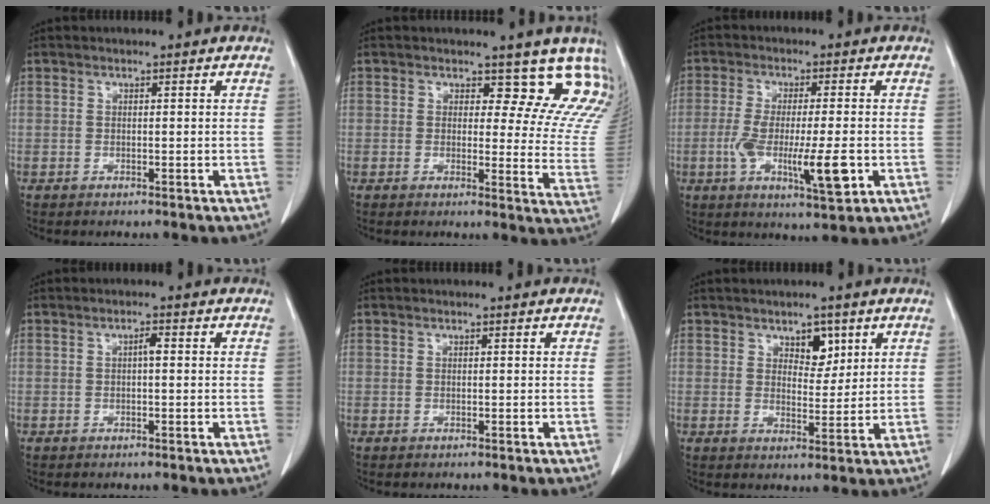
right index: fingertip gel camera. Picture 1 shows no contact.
{"total": 10.1, "force": [8.9, 4.0, 2.5], "torque": [0.010, -0.041, 0.063]}
{"total": 10.1, "force": [-2.7, 1.6, 9.7], "torque": [-0.167, -0.018, -0.043]}
{"total": 1.2, "force": [0.1, 0.2, 1.2], "torque": [-0.021, 0.004, 0.001]}
{"total": 0.0}
{"total": 4.1, "force": [2.3, 2.2, 2.6], "torque": [-0.034, 0.001, 0.037]}